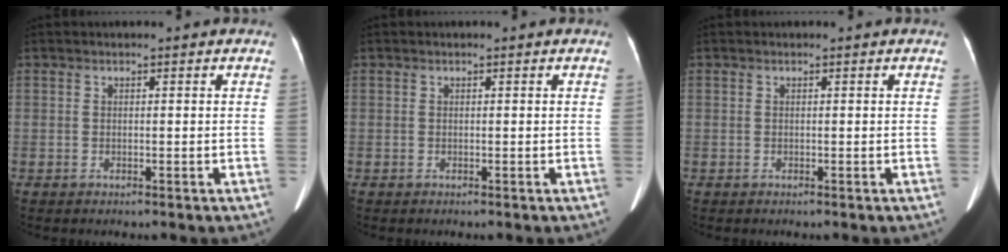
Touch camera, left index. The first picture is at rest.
{"total": 0.0}
{"total": 0.0}